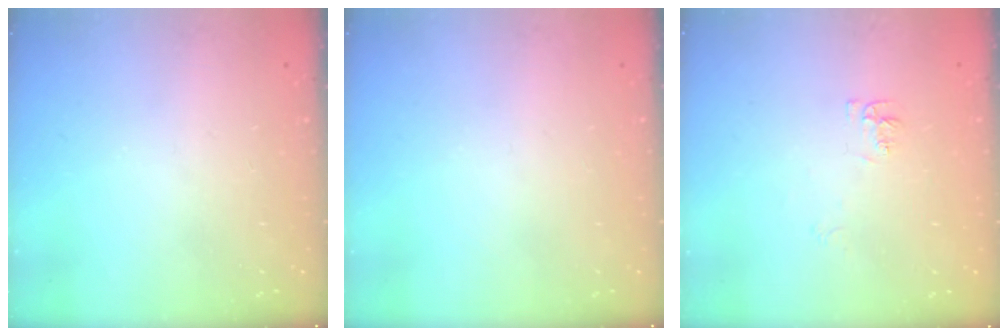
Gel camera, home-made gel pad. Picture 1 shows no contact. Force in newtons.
{"total": 0.0}
{"total": 5.5, "press": 5.4, "slide": 0.9}